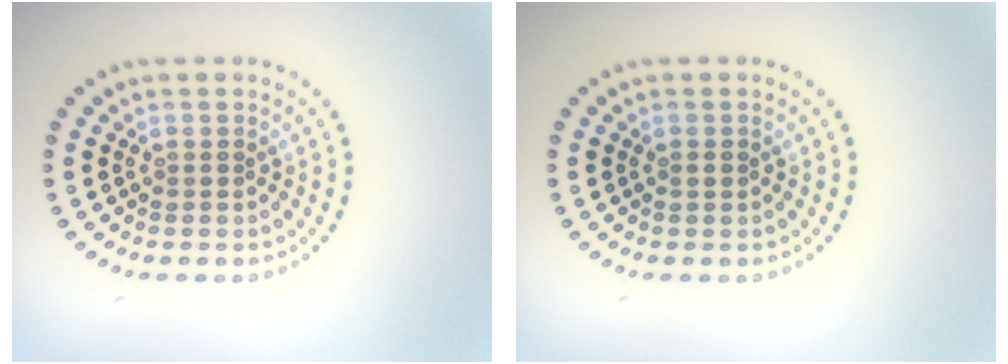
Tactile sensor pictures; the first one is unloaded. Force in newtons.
{"total": 0.5, "press": 0.5, "slide": 0.1}